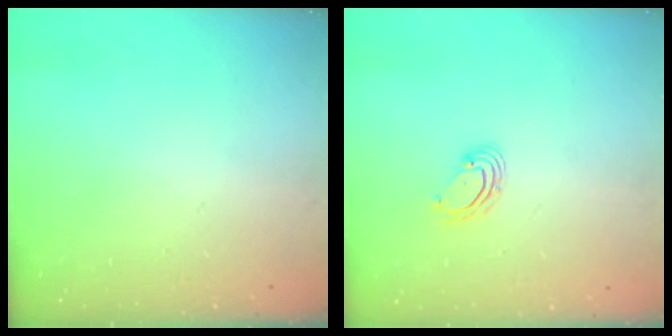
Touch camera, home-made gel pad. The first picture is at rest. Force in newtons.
{"total": 3.4, "press": 3.4, "slide": 0.0}